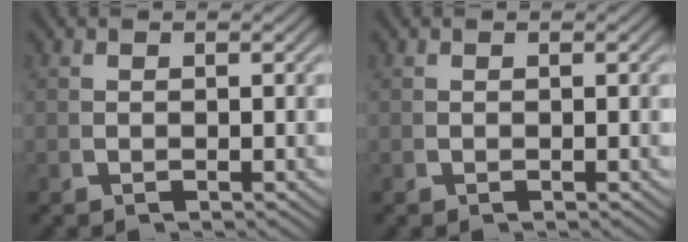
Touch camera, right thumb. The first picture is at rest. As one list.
[{"total": 0.0}]